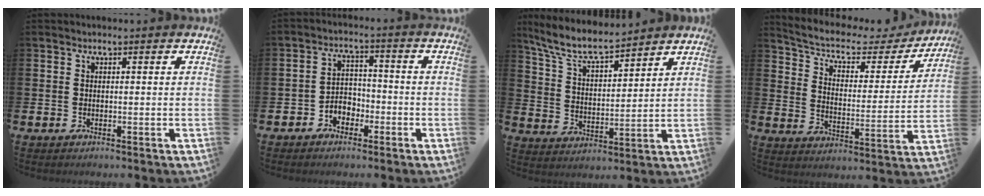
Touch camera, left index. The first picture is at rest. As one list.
[{"total": 3.0, "force": [-2.1, 2.1, 0.6], "torque": [-0.026, 0.003, -0.048]}, {"total": 7.6, "force": [6.9, 1.5, 2.8], "torque": [-0.086, -0.038, 0.122]}, {"total": 5.6, "force": [4.6, 2.3, 2.2], "torque": [-0.068, -0.037, 0.069]}]